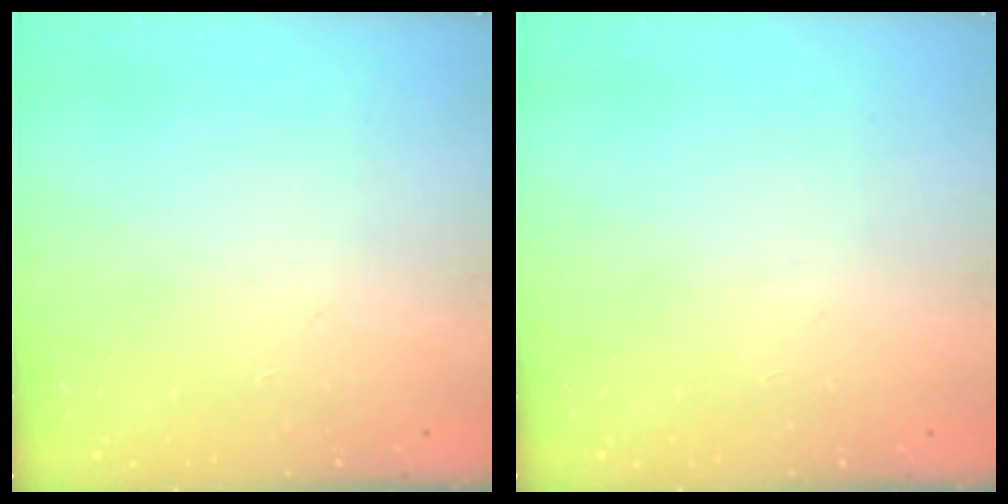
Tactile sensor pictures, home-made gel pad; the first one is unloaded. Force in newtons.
{"total": 0.0}